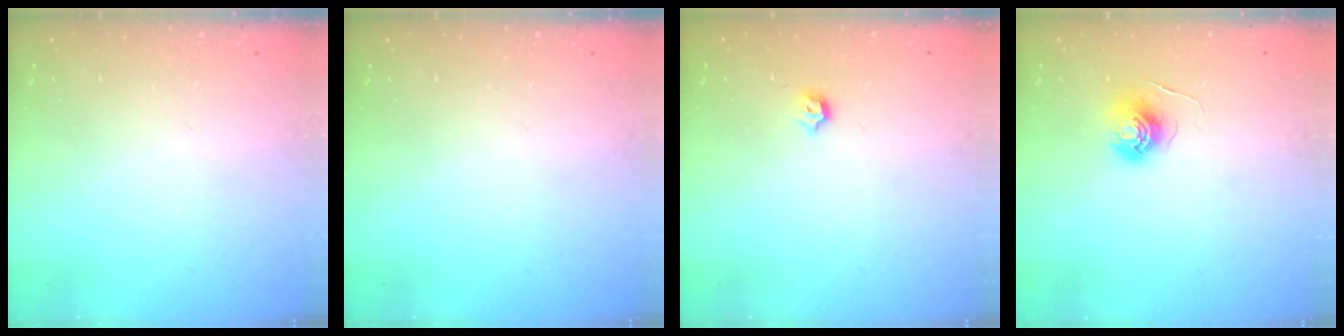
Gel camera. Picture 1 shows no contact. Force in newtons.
{"total": 0.0}
{"total": 3.4, "press": 3.3, "slide": 0.7}
{"total": 6.0, "press": 6.0, "slide": 0.3}